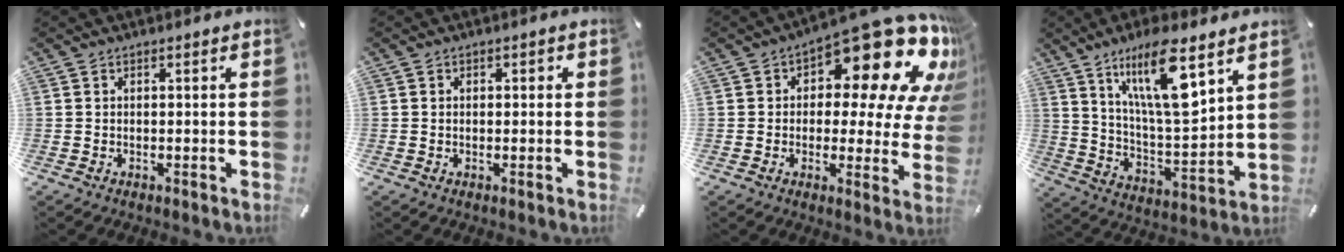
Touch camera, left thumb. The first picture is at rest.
{"total": 1.0, "force": [-0.1, 0.7, 0.6], "torque": [-0.012, 0.005, -0.004]}
{"total": 20.9, "force": [11.6, 9.4, 14.7], "torque": [-0.193, -0.089, 0.188]}
{"total": 17.8, "force": [10.7, 5.2, 13.3], "torque": [-0.246, -0.044, 0.172]}